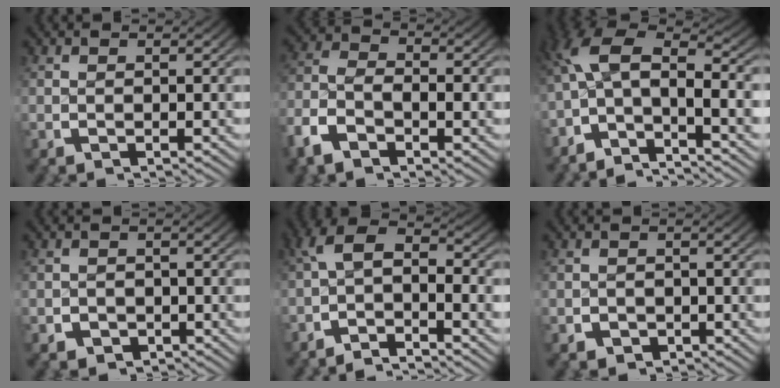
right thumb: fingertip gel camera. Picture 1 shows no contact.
{"total": 5.6, "force": [-1.9, 3.8, 3.6], "torque": [-0.090, -0.013, -0.033]}
{"total": 9.0, "force": [-0.9, 5.8, 6.9], "torque": [-0.146, -0.020, -0.024]}
{"total": 3.0, "force": [-1.7, 2.3, 0.9], "torque": [-0.011, -0.018, -0.021]}
{"total": 5.0, "force": [-0.6, 3.0, 4.0], "torque": [-0.064, -0.004, -0.019]}
{"total": 2.5, "force": [-1.4, 2.0, 0.7], "torque": [-0.010, -0.015, -0.017]}